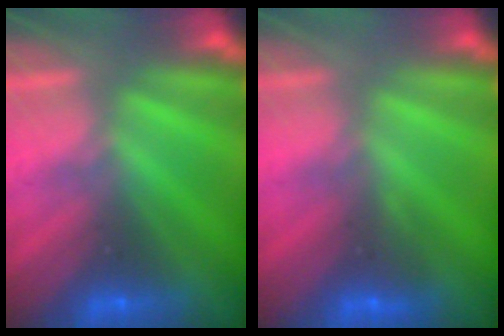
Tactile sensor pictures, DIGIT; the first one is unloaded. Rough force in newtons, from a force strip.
{"total": 2.9}